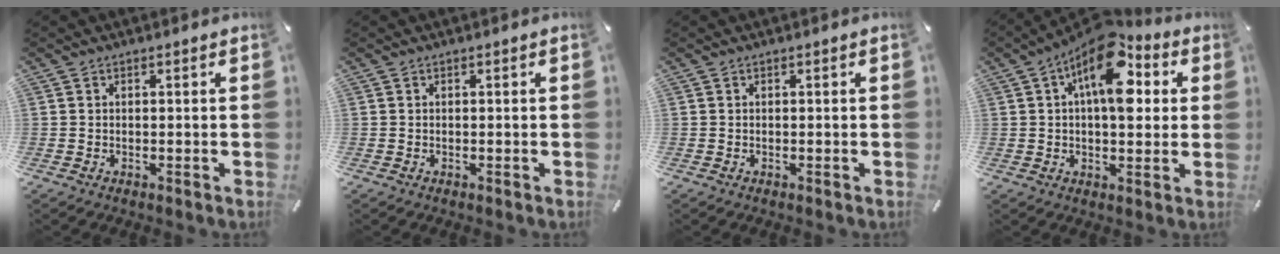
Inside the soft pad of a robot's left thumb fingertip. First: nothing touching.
{"total": 0.0}
{"total": 0.0}
{"total": 14.7, "force": [5.4, 7.4, 11.5], "torque": [-0.170, -0.032, 0.091]}